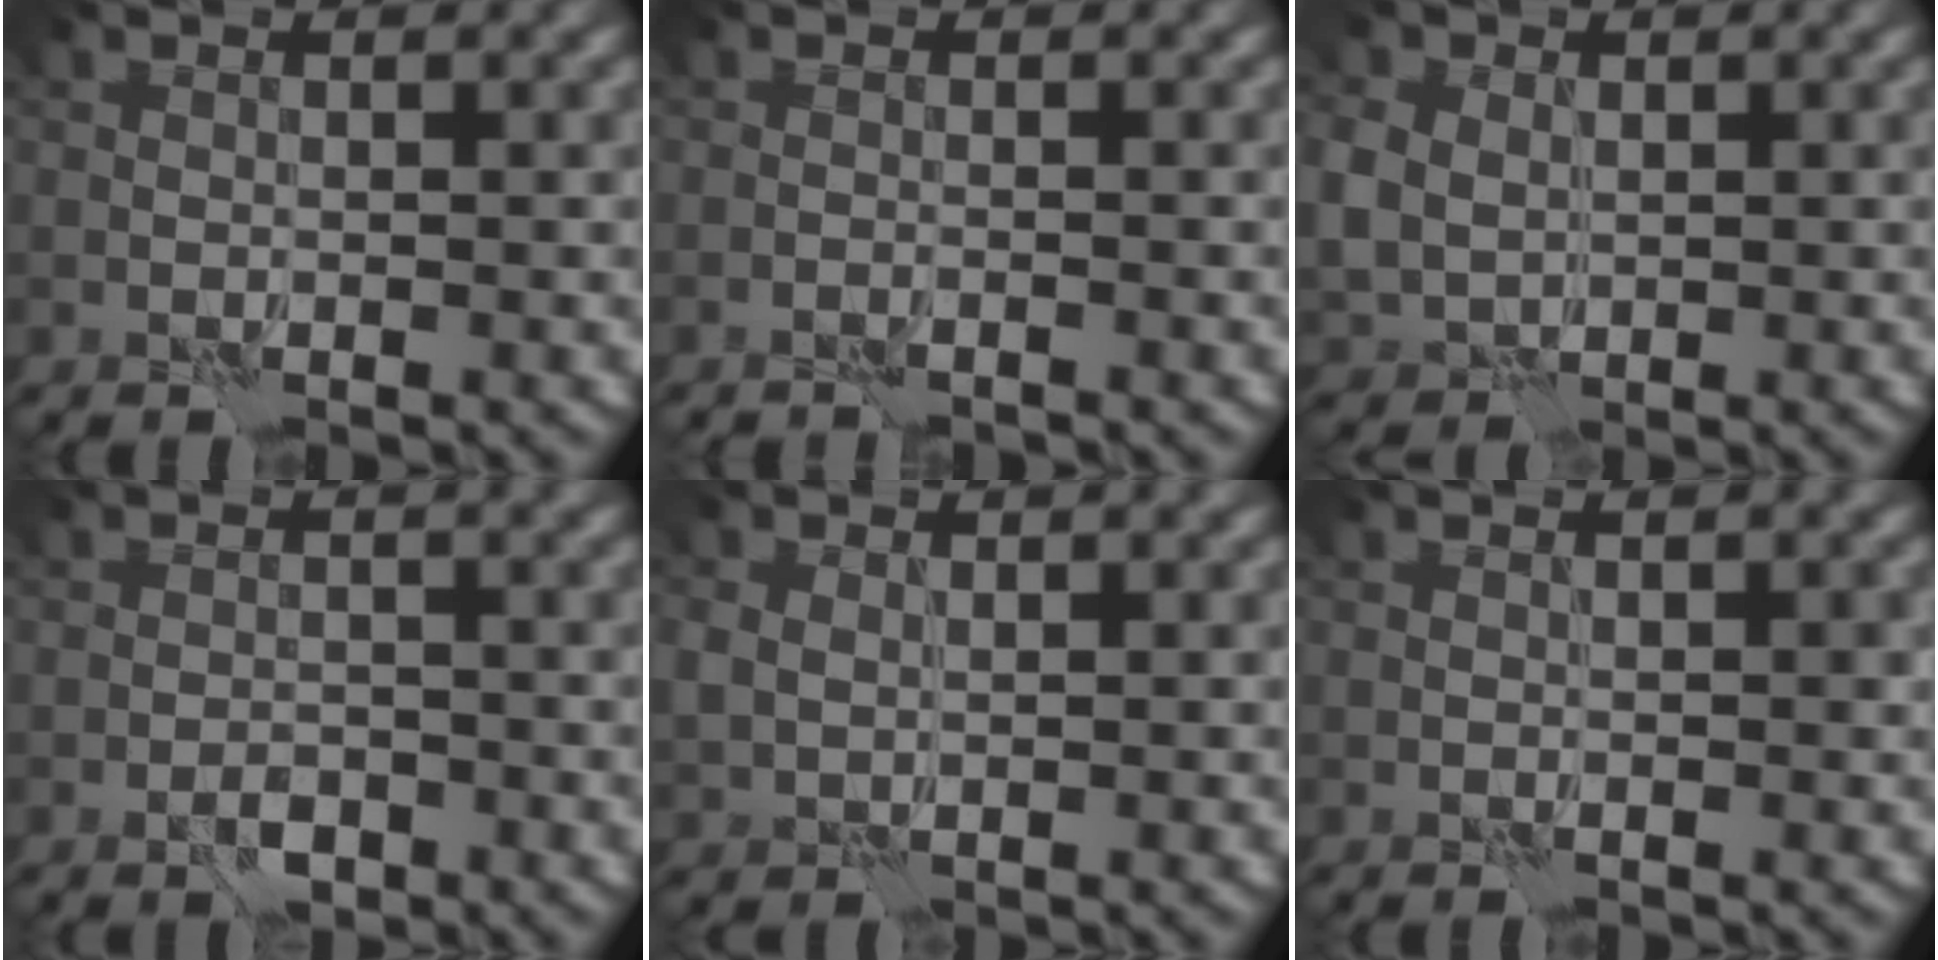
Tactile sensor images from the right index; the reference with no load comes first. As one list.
[{"total": 1.1, "force": [-1.0, -0.2, 0.3], "torque": [-0.014, 0.005, -0.018]}, {"total": 4.6, "force": [0.9, 3.9, 2.2], "torque": [-0.065, 0.008, 0.009]}, {"total": 1.6, "force": [-0.9, 0.8, 1.0], "torque": [-0.014, 0.003, -0.016]}, {"total": 1.6, "force": [0.6, 1.3, 0.8], "torque": [-0.021, 0.000, 0.011]}, {"total": 0.6, "force": [0.1, 0.2, 0.5], "torque": [-0.007, 0.001, 0.002]}]